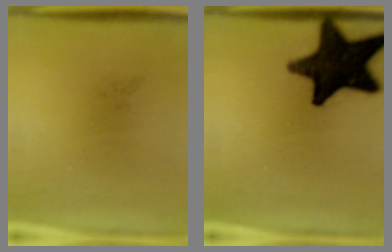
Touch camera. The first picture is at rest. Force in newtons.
{"total": 18.5}